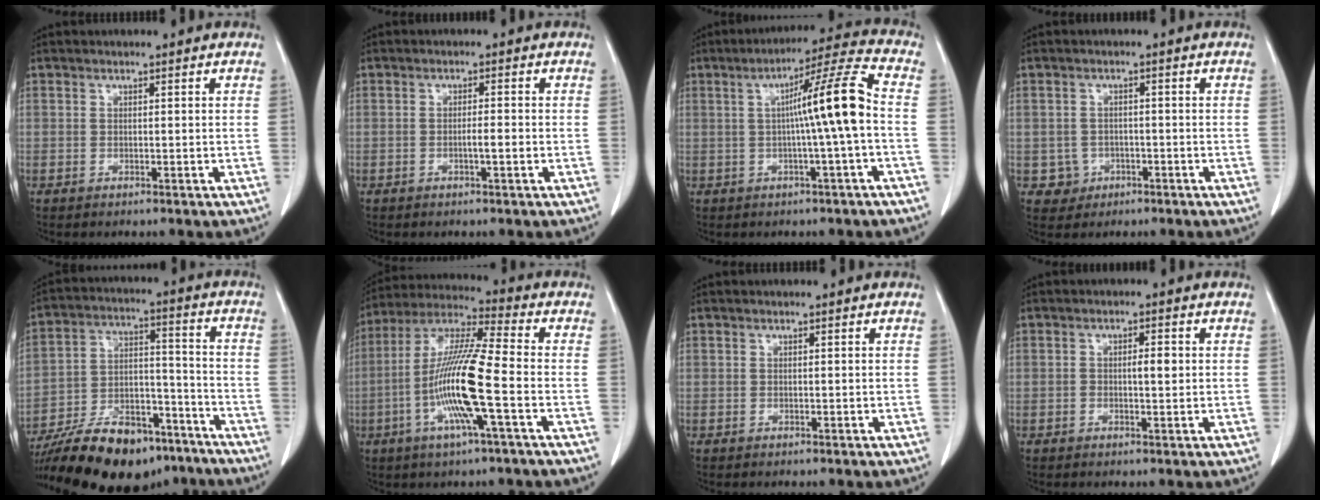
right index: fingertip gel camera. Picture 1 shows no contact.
{"total": 1.8, "force": [-0.5, 0.1, 1.7], "torque": [-0.028, 0.001, -0.011]}
{"total": 10.2, "force": [-0.2, -1.3, 10.1], "torque": [-0.157, 0.018, -0.003]}
{"total": 3.3, "force": [-1.1, 3.1, 0.0], "torque": [0.009, 0.013, -0.012]}
{"total": 20.9, "force": [-16.2, 8.0, 10.5], "torque": [-0.188, 0.015, -0.267]}
{"total": 14.4, "force": [-3.6, 0.3, 13.9], "torque": [-0.277, -0.004, -0.079]}
{"total": 0.0}
{"total": 2.3, "force": [0.1, 0.8, 2.2], "torque": [-0.033, 0.002, 0.001]}